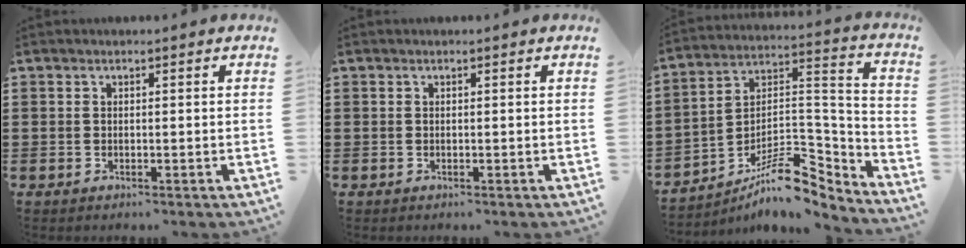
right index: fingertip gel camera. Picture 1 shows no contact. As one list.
[{"total": 0.0}, {"total": 10.8, "force": [-7.6, 4.5, 6.2], "torque": [-0.096, 0.019, -0.144]}]